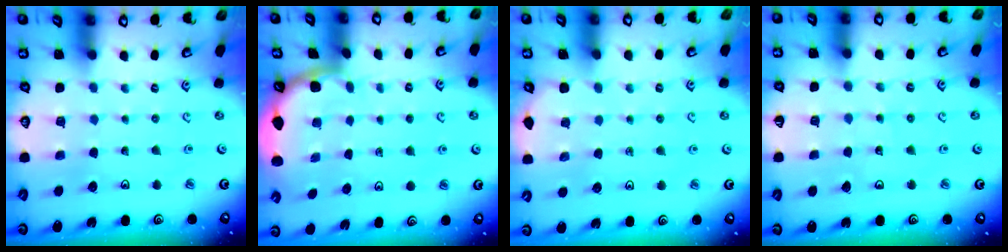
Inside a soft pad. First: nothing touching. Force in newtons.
{"total": 1.8, "press": 1.8, "slide": 0.1}
{"total": 1.4, "press": 1.4, "slide": 0.1}
{"total": 3.7, "press": 3.7, "slide": 0.5}